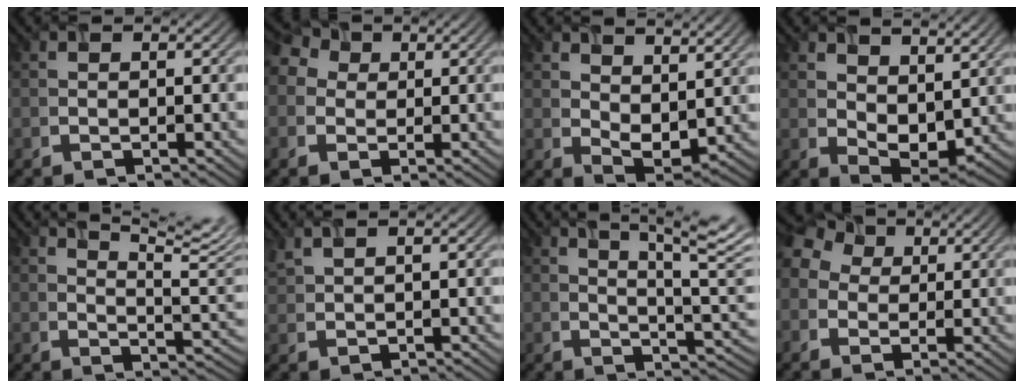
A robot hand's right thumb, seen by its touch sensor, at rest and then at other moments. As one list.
[{"total": 4.9, "force": [1.3, 3.9, 2.7], "torque": [-0.082, 0.019, 0.025]}, {"total": 6.0, "force": [3.2, 3.3, 4.0], "torque": [-0.071, -0.006, 0.063]}, {"total": 6.7, "force": [3.5, 3.8, 4.2], "torque": [-0.078, -0.007, 0.070]}, {"total": 11.4, "force": [7.2, 3.0, 8.3], "torque": [-0.125, 0.014, 0.094]}, {"total": 2.0, "force": [1.7, 0.1, 1.0], "torque": [-0.025, 0.013, 0.040]}, {"total": 10.0, "force": [5.6, 2.0, 8.0], "torque": [-0.120, 0.004, 0.083]}, {"total": 7.4, "force": [2.0, 5.7, 4.1], "torque": [-0.122, 0.033, 0.028]}]